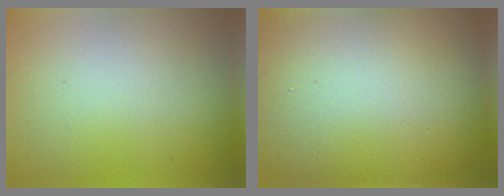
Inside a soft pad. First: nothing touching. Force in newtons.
{"total": 18.7, "press": 18.7, "slide": 1.1}